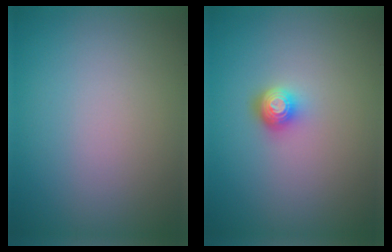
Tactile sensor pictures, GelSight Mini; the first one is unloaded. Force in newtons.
{"total": 1.9, "press": 1.4, "slide": 1.3}